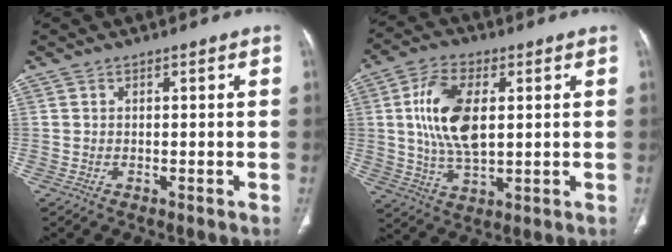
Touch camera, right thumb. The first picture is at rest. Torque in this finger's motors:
{"motor_torque": [2.62, 2.39, 1.16, -0.93, 0.16]}